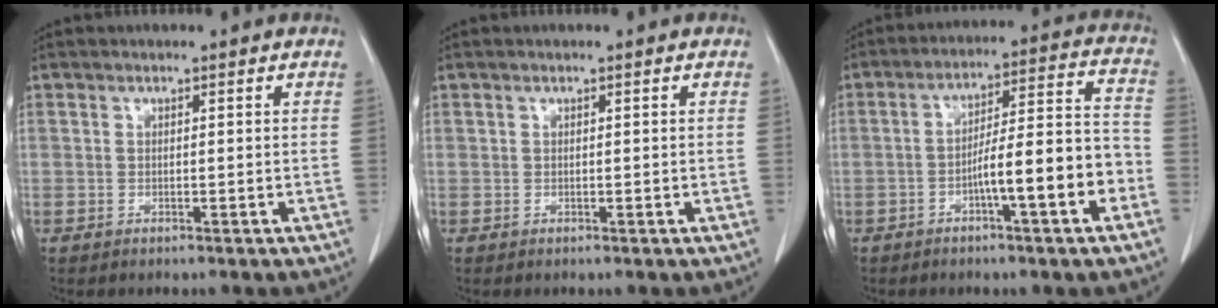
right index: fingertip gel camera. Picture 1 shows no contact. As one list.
[{"total": 0.0}, {"total": 11.6, "force": [-4.4, 0.9, 10.7], "torque": [-0.162, 0.024, -0.066]}]